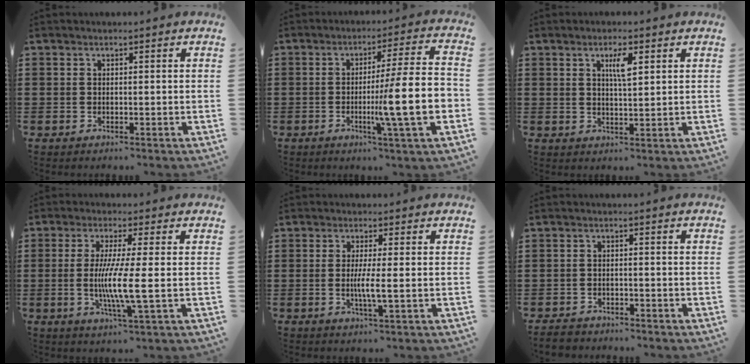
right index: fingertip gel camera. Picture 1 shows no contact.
{"total": 13.4, "force": [-2.6, 0.7, 13.2], "torque": [-0.213, -0.019, -0.055]}
{"total": 3.7, "force": [1.5, 0.9, 3.2], "torque": [-0.053, 0.001, 0.020]}
{"total": 7.4, "force": [-0.8, -0.1, 7.4], "torque": [-0.146, -0.018, -0.020]}
{"total": 3.8, "force": [-0.3, 0.0, 3.8], "torque": [-0.067, -0.008, -0.008]}
{"total": 1.8, "force": [-1.7, 0.5, 0.3], "torque": [-0.009, 0.003, -0.037]}